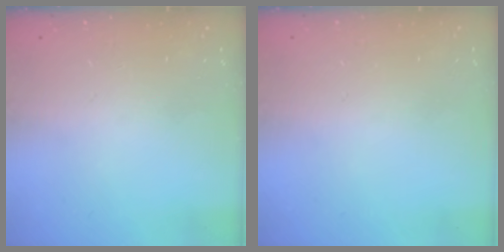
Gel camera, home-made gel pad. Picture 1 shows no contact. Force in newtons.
{"total": 0.6, "press": 0.6, "slide": 0.2}